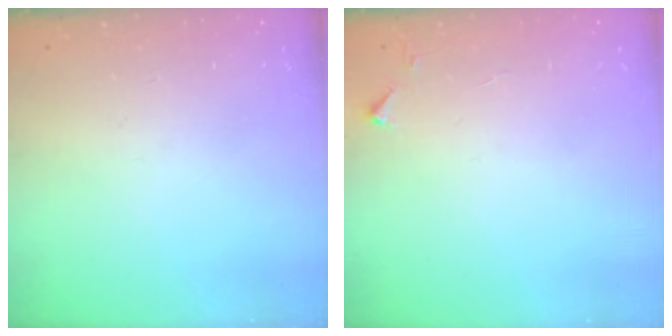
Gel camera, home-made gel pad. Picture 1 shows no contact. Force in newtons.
{"total": 2.8, "press": 2.8, "slide": 0.4}